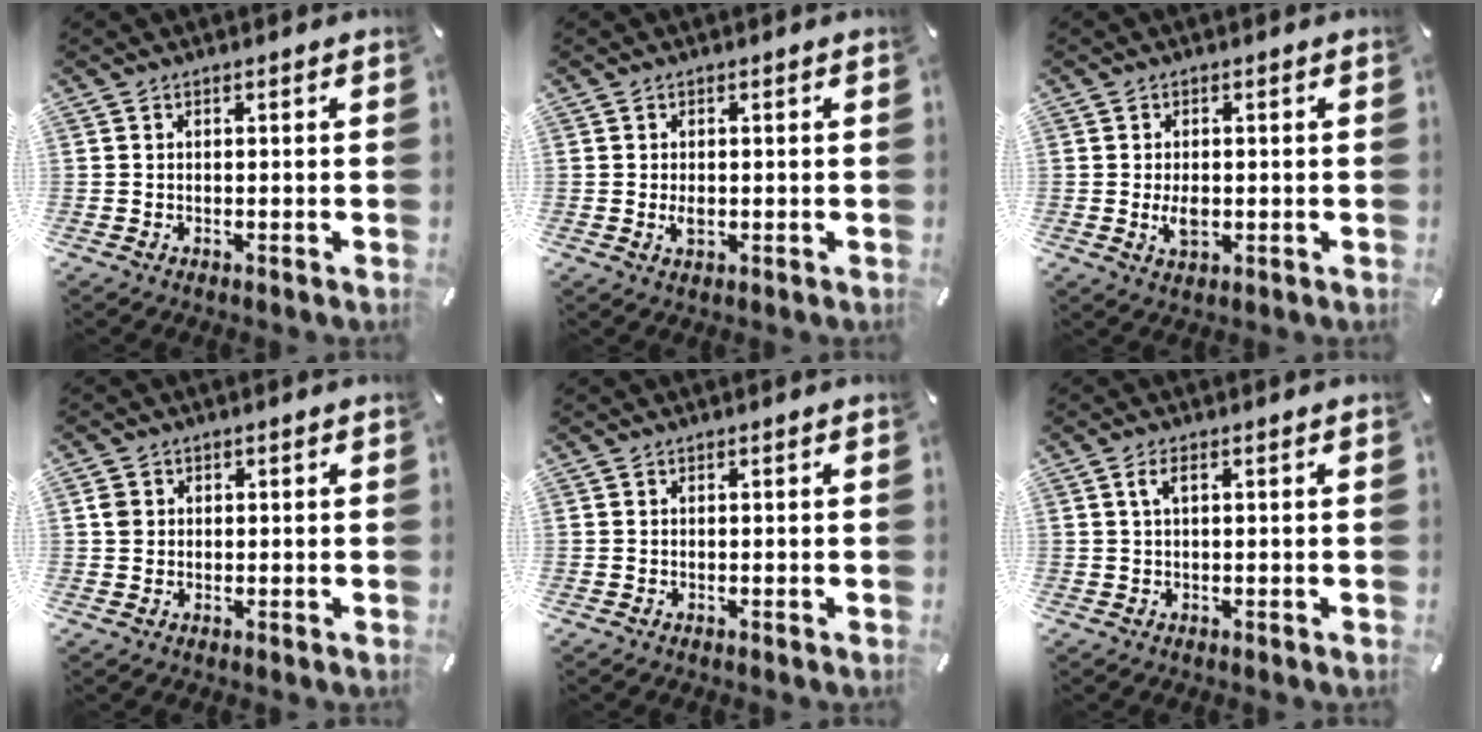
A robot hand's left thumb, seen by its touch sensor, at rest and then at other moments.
{"total": 2.2, "force": [-0.1, 1.3, 1.8], "torque": [-0.045, -0.002, -0.005]}
{"total": 3.8, "force": [-0.3, 2.2, 3.0], "torque": [-0.071, -0.002, -0.008]}
{"total": 2.3, "force": [0.3, 2.2, 0.6], "torque": [-0.006, 0.002, 0.003]}
{"total": 0.0}
{"total": 2.6, "force": [0.8, 0.8, 2.3], "torque": [-0.048, 0.006, 0.010]}